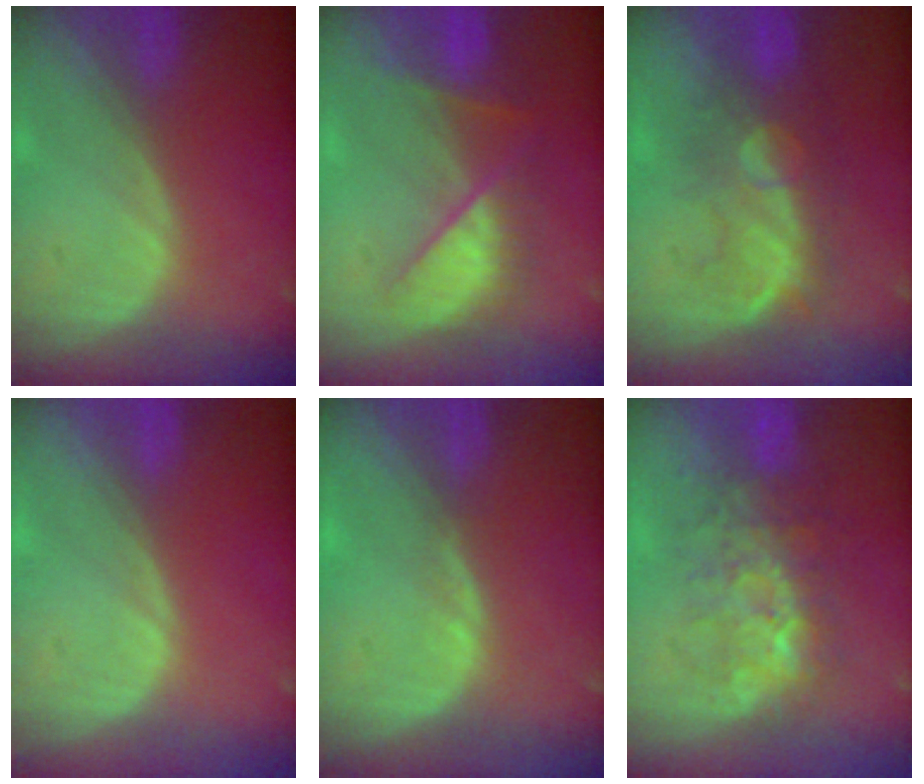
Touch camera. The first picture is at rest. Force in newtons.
{"total": 7.1, "press": 7.0, "slide": 0.6}
{"total": 7.9, "press": 7.8, "slide": 1.3}
{"total": 0.0}
{"total": 0.7, "press": 0.7, "slide": 0.2}
{"total": 8.1, "press": 7.9, "slide": 1.8}